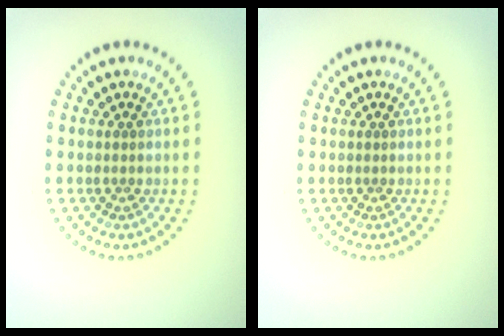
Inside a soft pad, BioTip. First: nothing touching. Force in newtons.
{"total": 0.0}